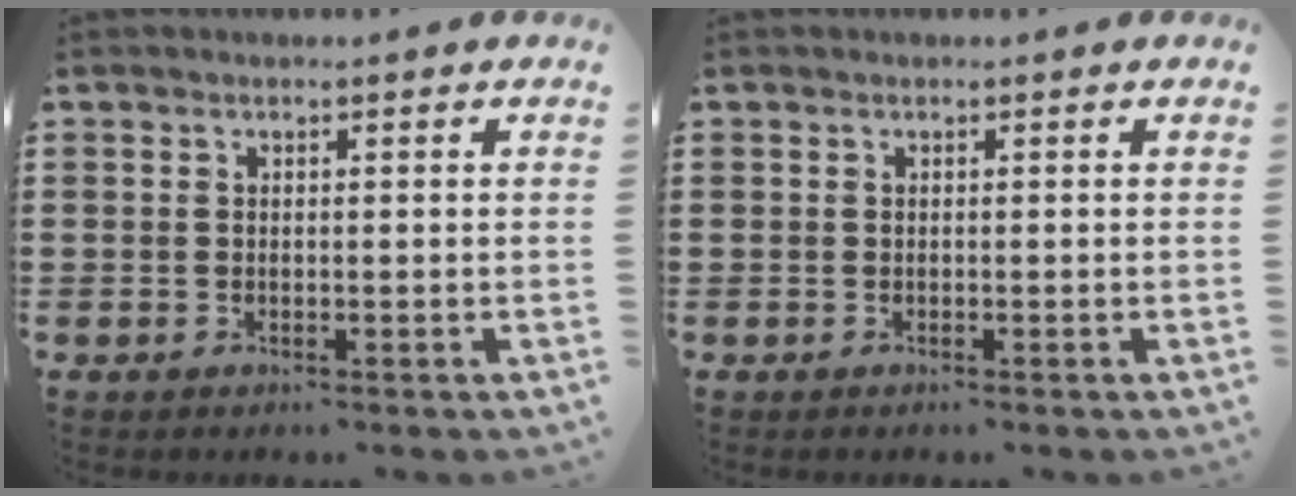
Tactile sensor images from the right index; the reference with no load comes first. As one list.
[{"total": 0.0}]